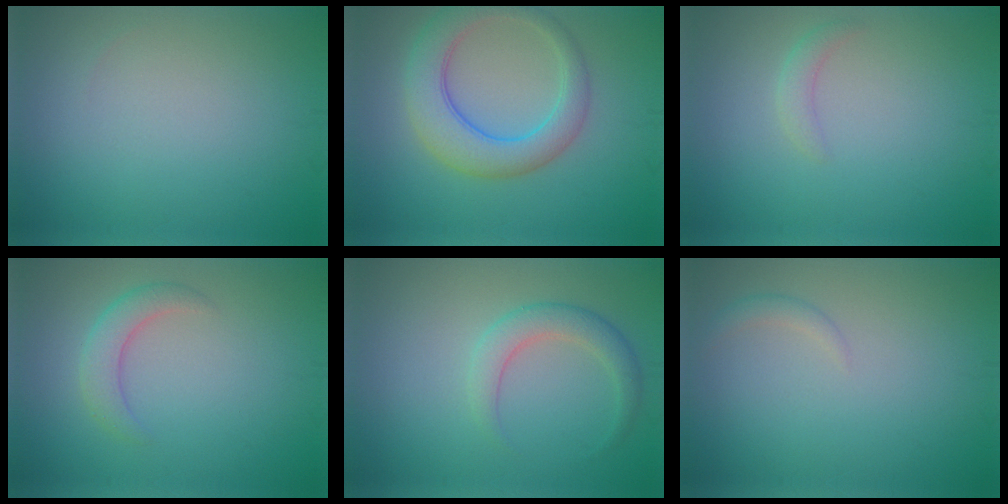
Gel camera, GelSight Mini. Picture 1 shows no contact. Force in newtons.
{"total": 5.4, "press": 5.4, "slide": 0.1}
{"total": 1.1, "press": 1.1, "slide": 0.0}
{"total": 2.4, "press": 2.4, "slide": 0.2}
{"total": 2.6, "press": 2.6, "slide": 0.2}
{"total": 1.0, "press": 1.0, "slide": 0.0}